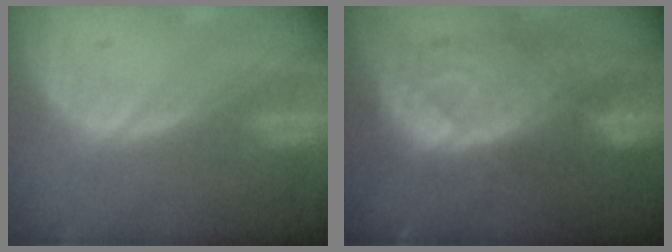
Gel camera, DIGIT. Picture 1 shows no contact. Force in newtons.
{"total": 10.8, "press": 9.6, "slide": 4.9}